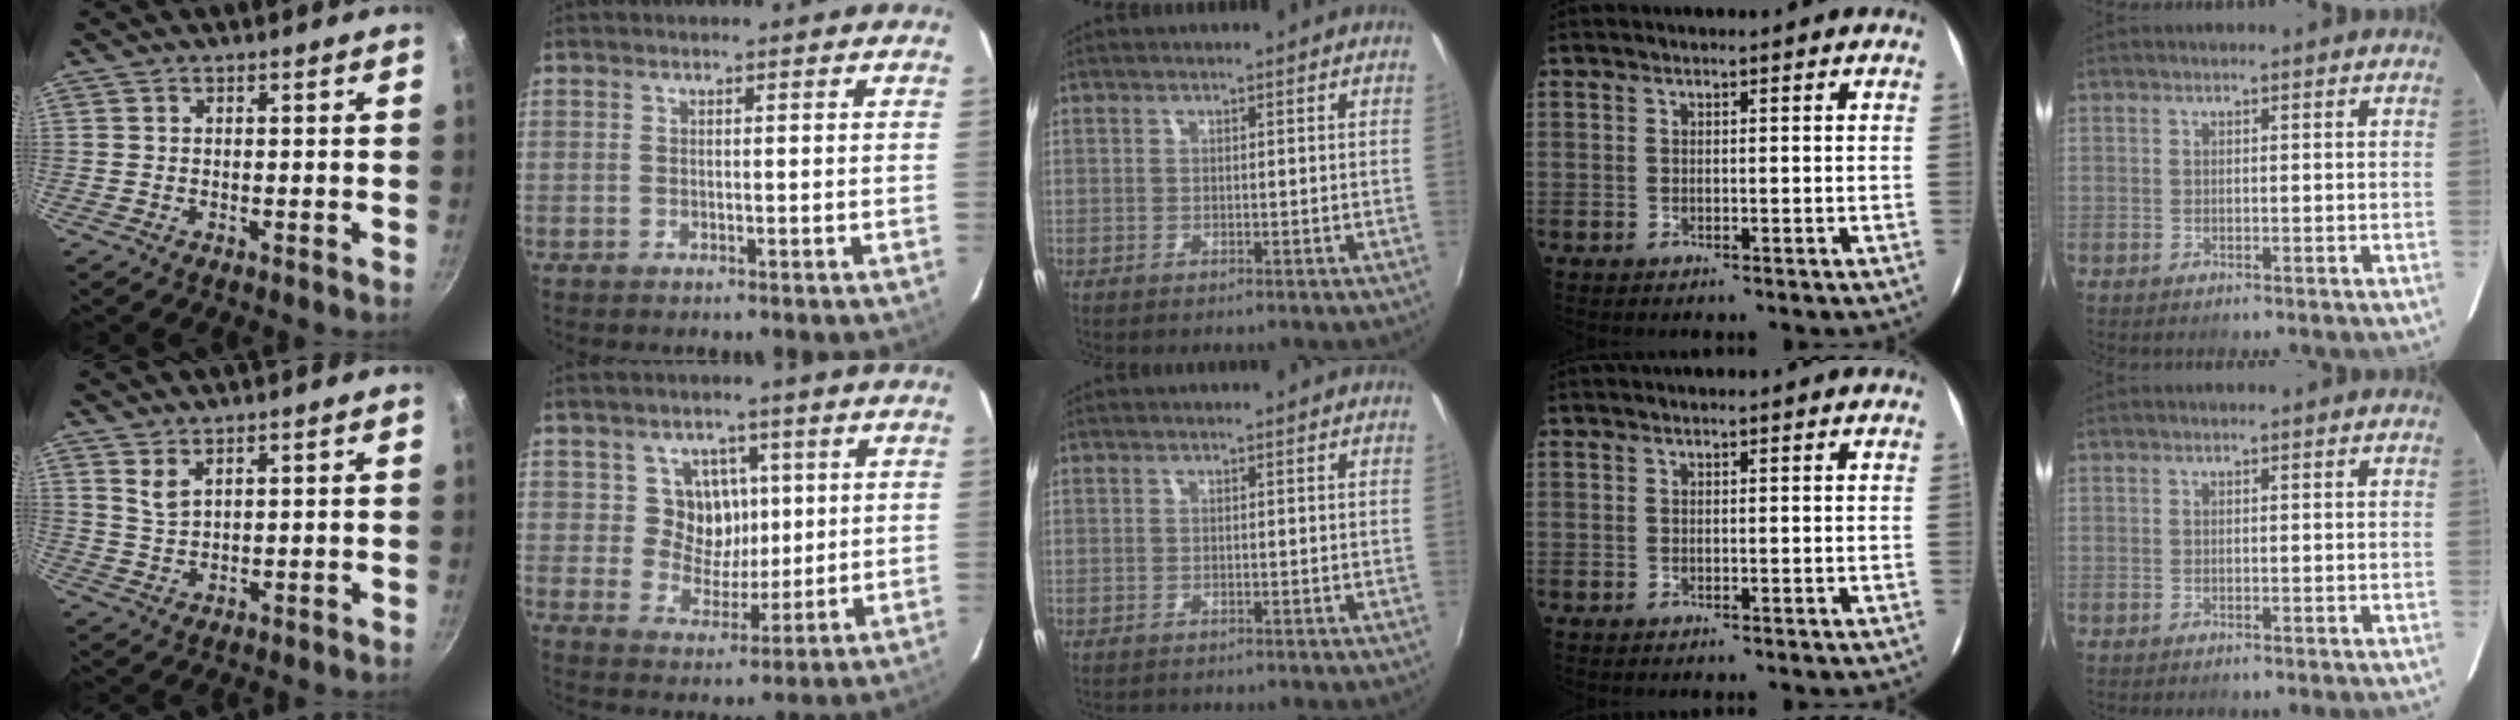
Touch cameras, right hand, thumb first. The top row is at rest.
{"thumb": {"total": 3.0, "force": [2.0, 1.1, 1.8], "torque": [-0.036, -0.017, 0.044]}, "index": {"total": 7.6, "force": [1.8, 7.0, 2.4], "torque": [-0.038, 0.003, 0.033]}, "middle": {"total": 1.0, "force": [-0.9, 0.1, 0.1], "torque": [-0.006, -0.003, -0.014]}}